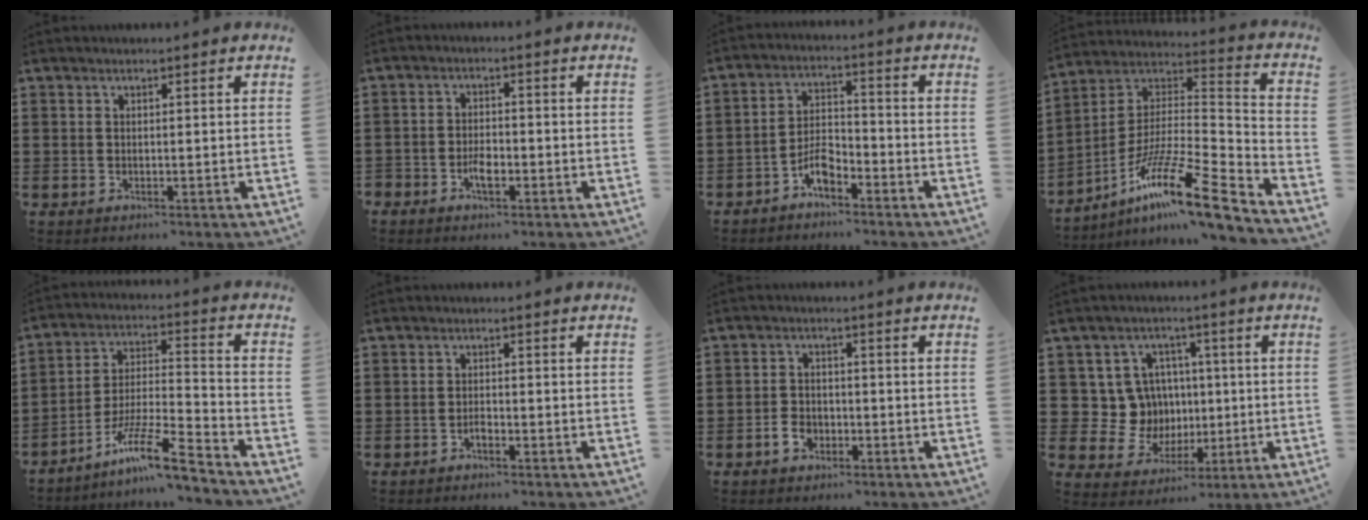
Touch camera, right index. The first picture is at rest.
{"total": 2.9, "force": [-1.7, 1.4, 2.0], "torque": [-0.046, -0.002, -0.032]}
{"total": 4.9, "force": [-3.4, 1.9, 2.9], "torque": [-0.066, 0.003, -0.067]}
{"total": 15.5, "force": [-10.3, 2.1, 11.3], "torque": [-0.200, 0.008, -0.192]}
{"total": 11.1, "force": [-8.6, 1.0, 7.0], "torque": [-0.130, 0.011, -0.169]}
{"total": 1.3, "force": [-1.0, 0.4, 0.7], "torque": [-0.018, -0.006, -0.018]}
{"total": 3.1, "force": [-1.6, 2.2, 1.4], "torque": [-0.029, 0.004, -0.032]}
{"total": 8.6, "force": [0.9, 8.3, 2.2], "torque": [-0.059, 0.006, 0.026]}